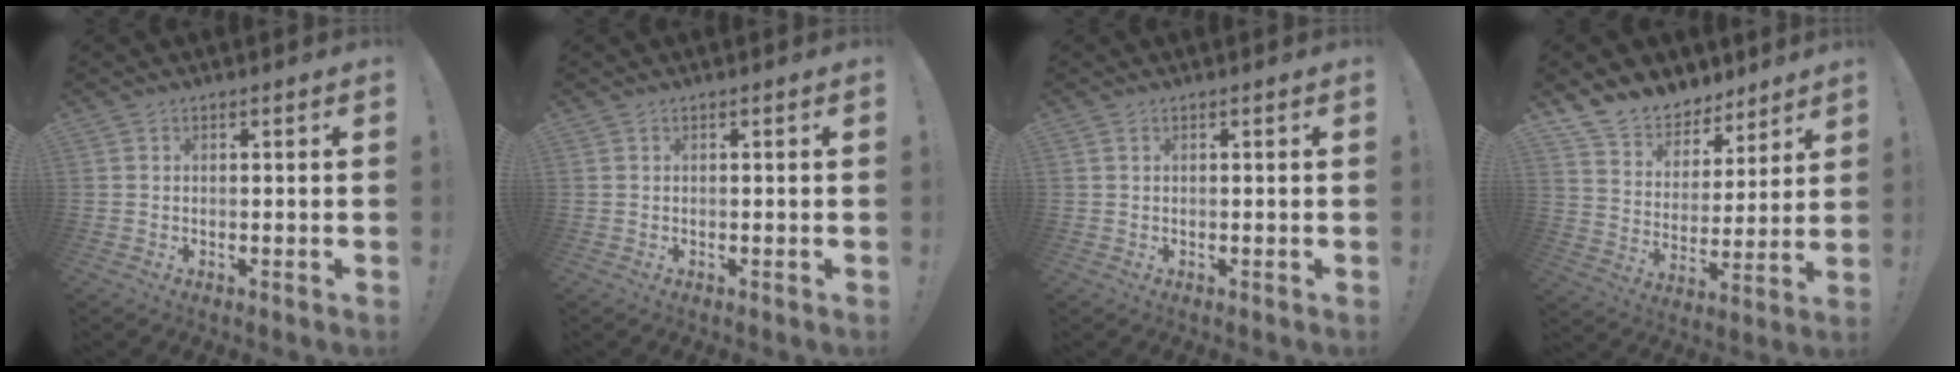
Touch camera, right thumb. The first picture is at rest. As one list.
[{"total": 0.0}, {"total": 0.0}, {"total": 11.3, "force": [9.3, 6.1, 1.9], "torque": [-0.048, -0.073, 0.177]}]